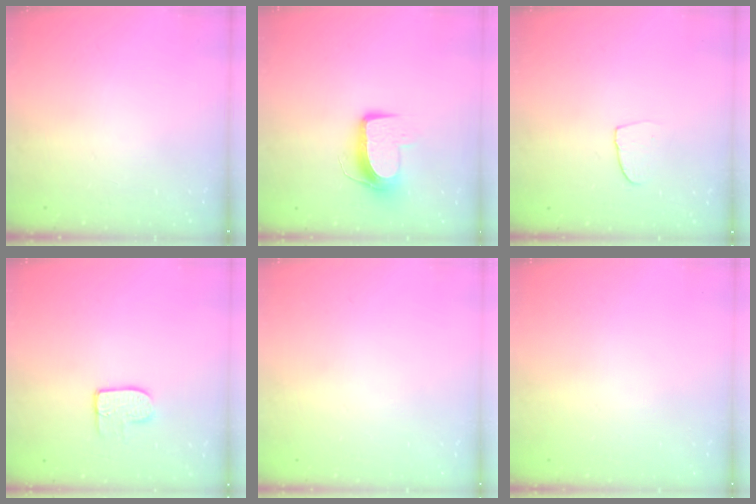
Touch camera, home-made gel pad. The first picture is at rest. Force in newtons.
{"total": 10.1, "press": 10.1, "slide": 0.5}
{"total": 5.0, "press": 4.9, "slide": 0.5}
{"total": 7.4, "press": 7.4, "slide": 0.2}
{"total": 0.0}
{"total": 0.0}